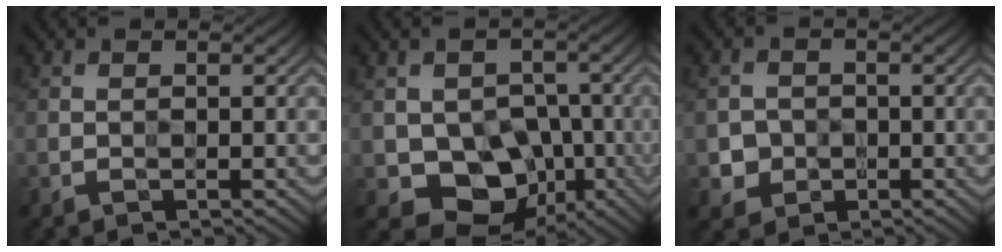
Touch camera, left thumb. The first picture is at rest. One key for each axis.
{"total": 9.5, "fx": -2.6, "fy": 7.5, "fz": 5.2, "tx": -0.082, "ty": -0.028, "tz": -0.040}
{"total": 3.4, "fx": -0.9, "fy": 3.2, "fz": 0.6, "tx": -0.008, "ty": -0.013, "tz": -0.016}